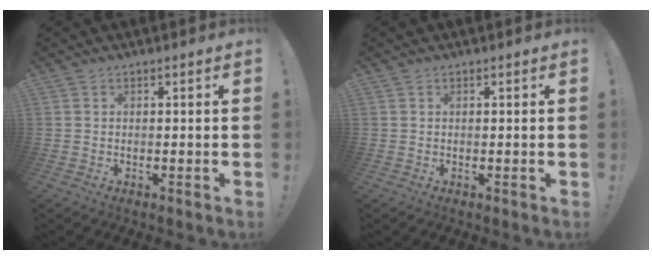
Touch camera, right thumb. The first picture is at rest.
{"total": 0.0}